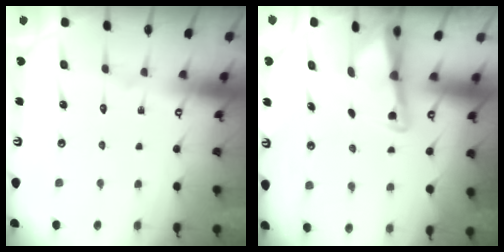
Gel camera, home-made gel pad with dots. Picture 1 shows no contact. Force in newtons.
{"total": 3.0, "press": 3.0, "slide": 0.3}